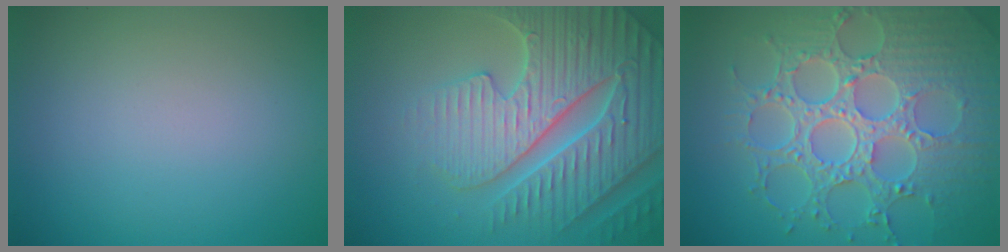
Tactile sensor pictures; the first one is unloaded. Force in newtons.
{"total": 7.6, "press": 7.4, "slide": 1.8}
{"total": 8.9, "press": 6.4, "slide": 6.2}